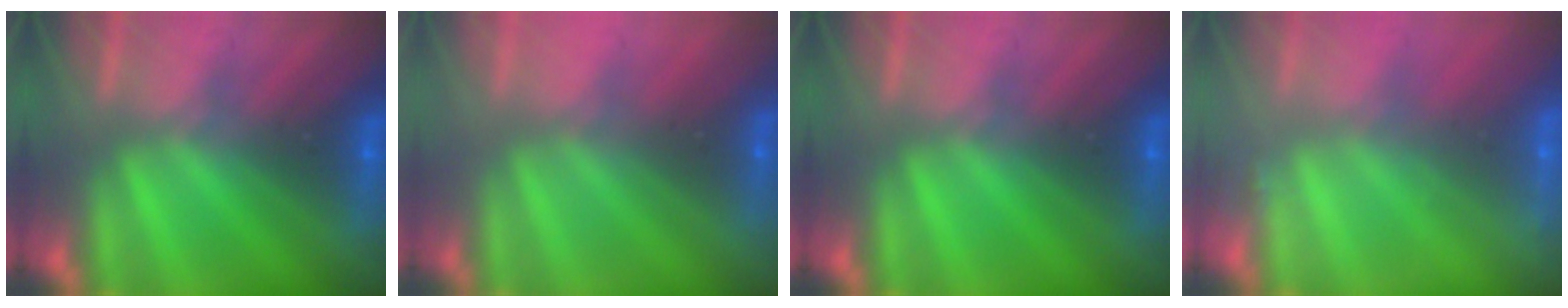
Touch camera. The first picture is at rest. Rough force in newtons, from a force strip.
{"total": 2.8}
{"total": 0.0}
{"total": 2.2}